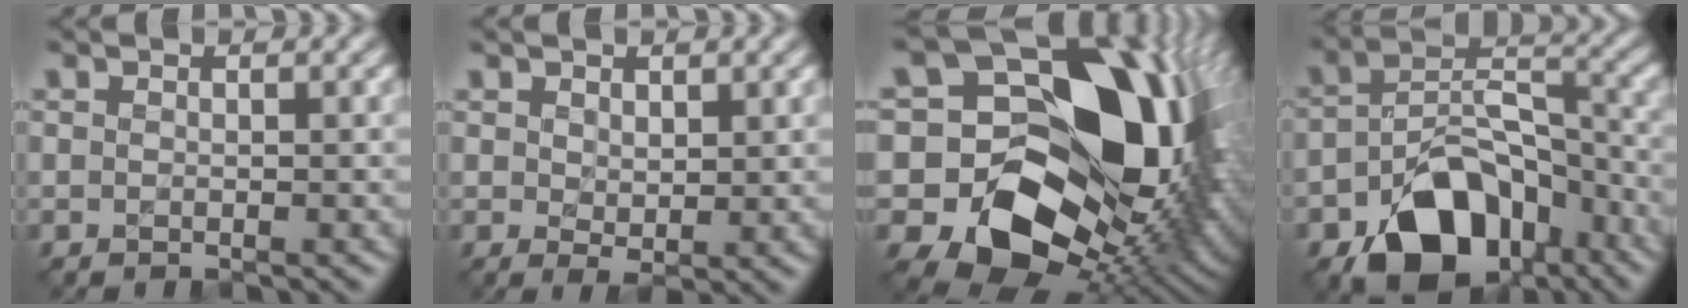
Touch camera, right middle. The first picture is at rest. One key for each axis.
{"total": 1.4, "fx": 0.9, "fy": 0.8, "fz": 0.8, "tx": -0.017, "ty": -0.005, "tz": 0.021}
{"total": 19.1, "fx": 1.2, "fy": 14.8, "fz": 12.1, "tx": -0.185, "ty": -0.017, "tz": 0.049}
{"total": 11.1, "fx": -6.4, "fy": 6.6, "fz": 6.1, "tx": -0.104, "ty": -0.007, "tz": -0.109}